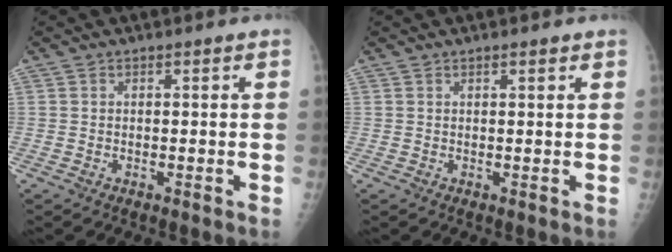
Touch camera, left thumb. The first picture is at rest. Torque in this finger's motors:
{"motor_torque": [-0.17, -0.02, -0.02, -0.03, -0.05]}